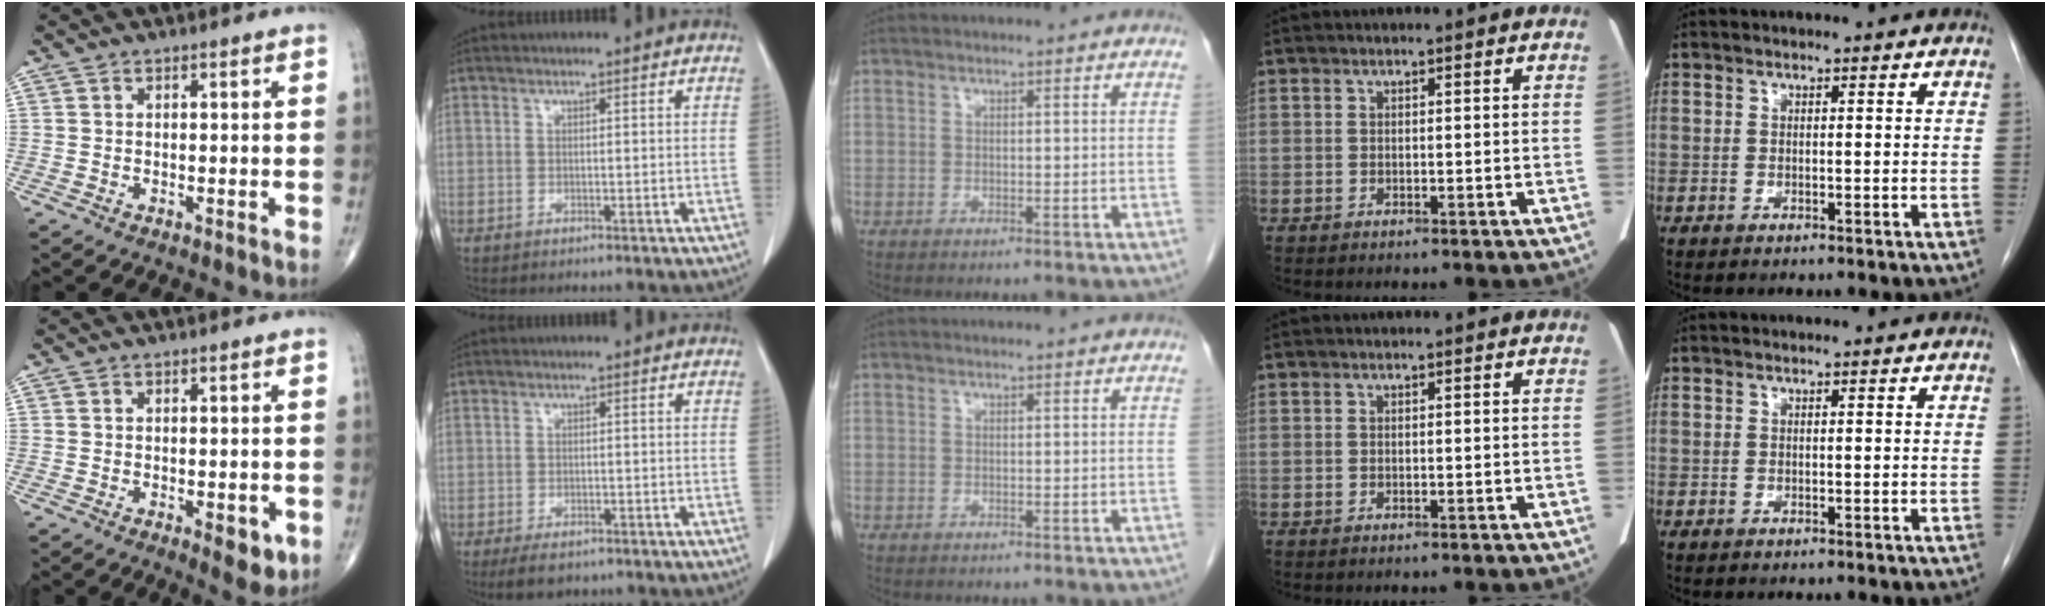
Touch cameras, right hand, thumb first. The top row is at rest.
{"thumb": {"total": 4.9, "force": [-1.5, 2.0, 4.2], "torque": [-0.041, -0.008, -0.014]}, "index": {"total": 3.8, "force": [-2.7, 1.9, 1.9], "torque": [-0.032, -0.005, -0.037]}}